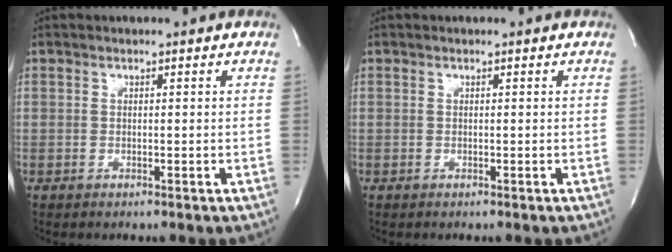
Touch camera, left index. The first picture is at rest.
{"total": 0.0}